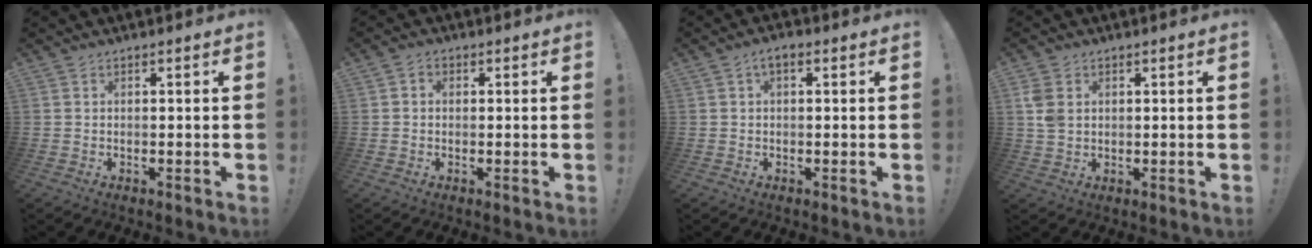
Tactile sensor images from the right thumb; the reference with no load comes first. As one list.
[{"total": 1.8, "force": [-0.2, 1.5, 0.9], "torque": [-0.019, 0.007, -0.004]}, {"total": 2.7, "force": [0.6, 1.5, 2.2], "torque": [-0.035, 0.004, 0.010]}, {"total": 5.2, "force": [1.7, 3.8, 3.1], "torque": [-0.057, 0.002, 0.034]}]